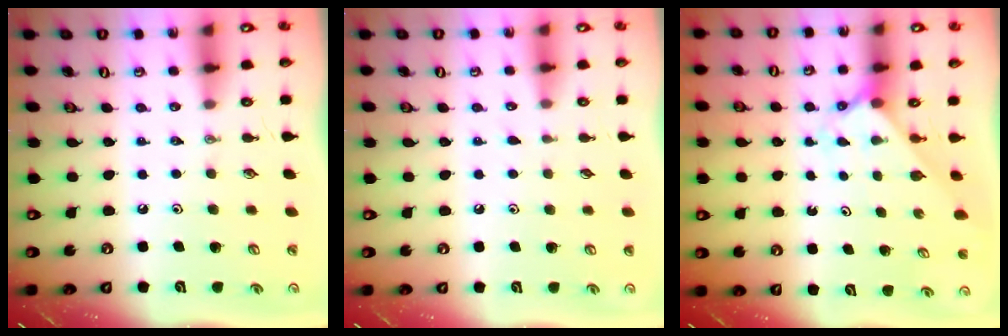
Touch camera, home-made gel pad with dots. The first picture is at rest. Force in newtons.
{"total": 3.8, "press": 3.7, "slide": 0.6}
{"total": 2.3, "press": 2.3, "slide": 0.2}